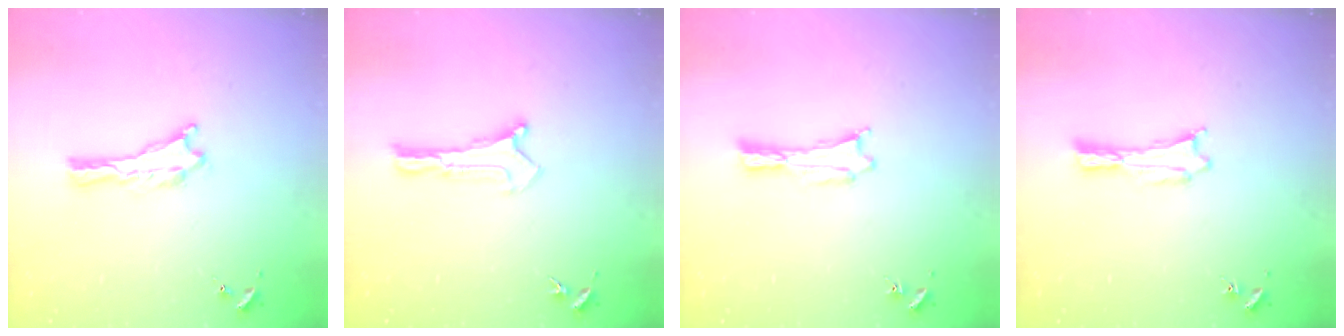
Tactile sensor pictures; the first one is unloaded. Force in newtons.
{"total": 0.0}
{"total": 0.7, "press": 0.7, "slide": 0.1}
{"total": 0.7, "press": 0.7, "slide": 0.1}